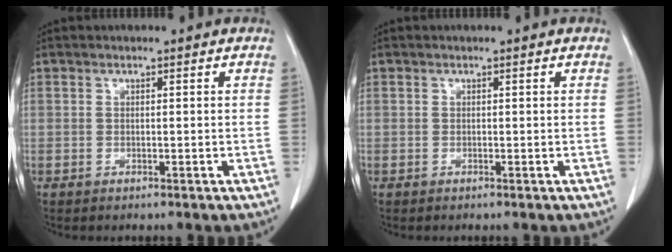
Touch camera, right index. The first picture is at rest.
{"total": 0.0}